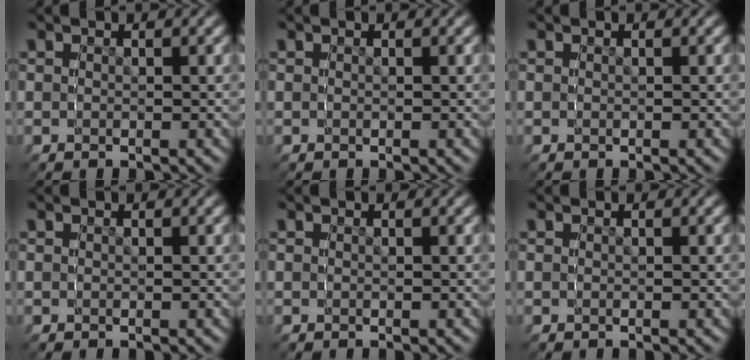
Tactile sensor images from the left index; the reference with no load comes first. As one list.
[{"total": 0.0}, {"total": 0.0}, {"total": 0.0}, {"total": 0.0}, {"total": 0.0}]